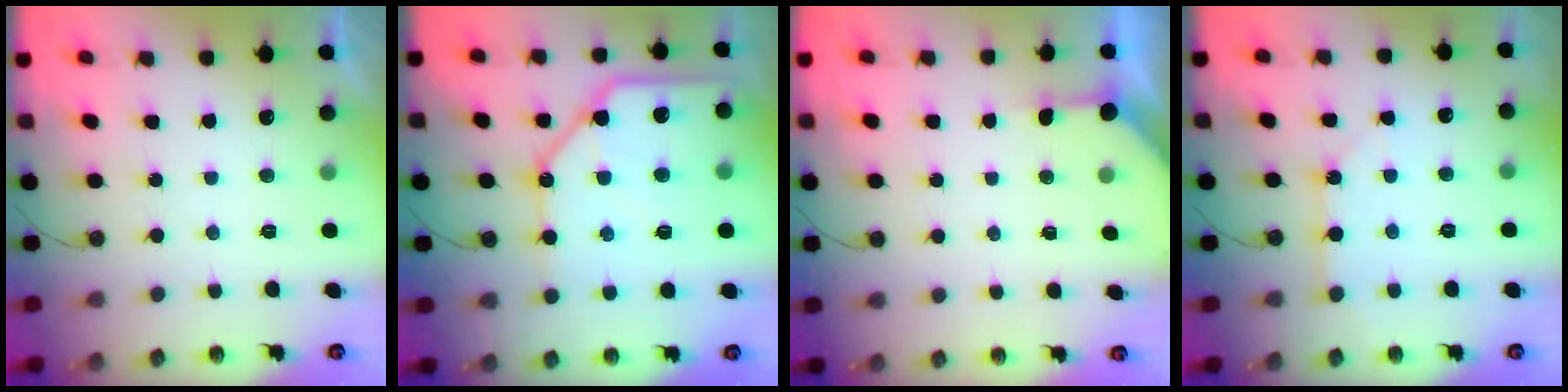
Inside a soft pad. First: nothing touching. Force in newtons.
{"total": 17.9, "press": 17.8, "slide": 2.1}
{"total": 2.9, "press": 2.8, "slide": 0.3}
{"total": 3.2, "press": 3.2, "slide": 0.2}